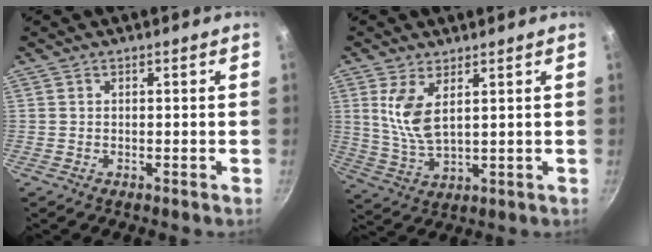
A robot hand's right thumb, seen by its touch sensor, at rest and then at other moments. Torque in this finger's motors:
{"motor_torque": [-0.57, 0.90, 0.96, 0.63, 0.05]}